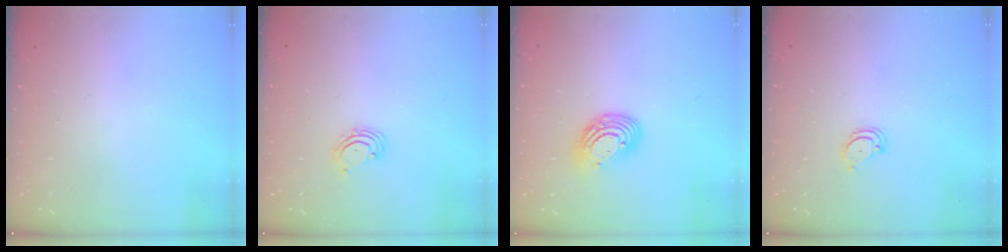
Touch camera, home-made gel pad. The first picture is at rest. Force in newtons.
{"total": 2.0, "press": 2.0, "slide": 0.4}
{"total": 10.7, "press": 10.7, "slide": 0.8}
{"total": 3.0, "press": 3.0, "slide": 0.2}